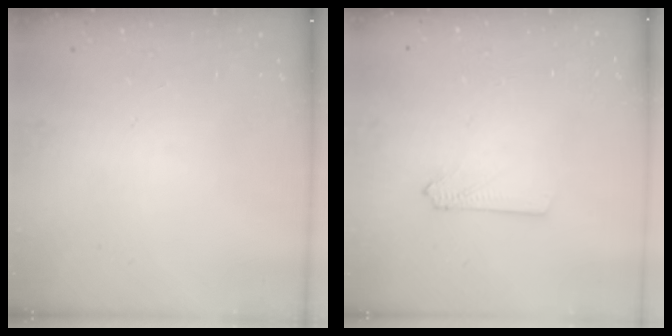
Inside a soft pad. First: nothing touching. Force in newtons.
{"total": 2.1, "press": 2.1, "slide": 0.2}